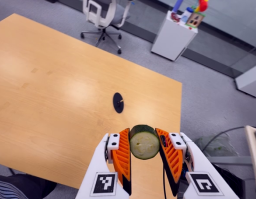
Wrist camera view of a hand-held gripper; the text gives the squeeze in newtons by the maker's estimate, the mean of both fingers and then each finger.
{"total": 11.3, "left": 11.7, "right": 11.0}